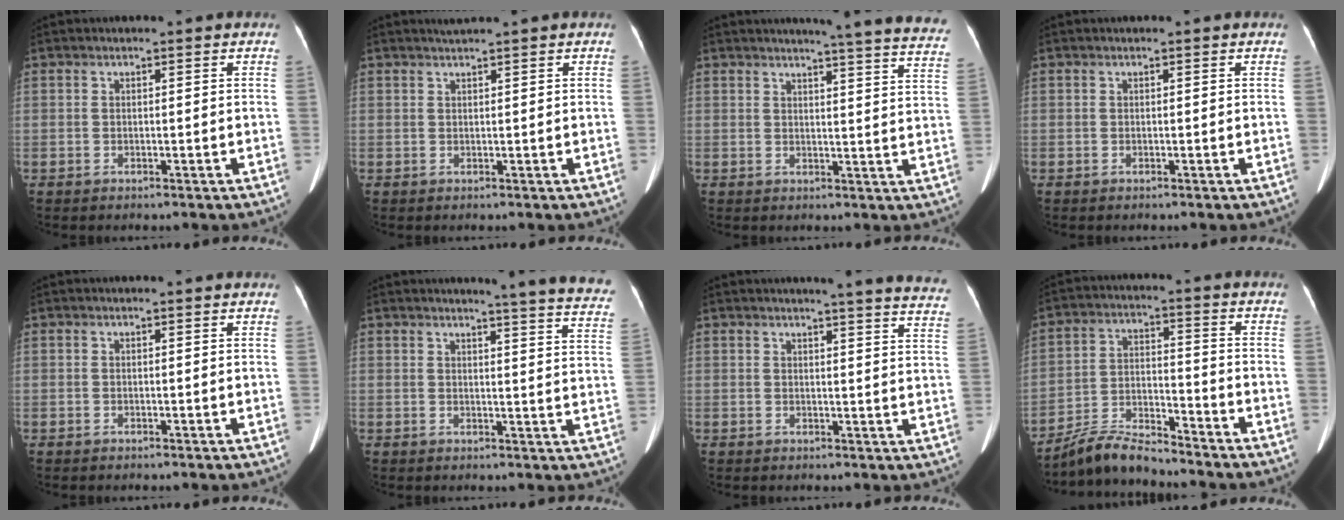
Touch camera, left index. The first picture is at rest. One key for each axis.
{"total": 1.1, "fx": 1.0, "fy": -0.4, "fz": 0.4, "tx": -0.011, "ty": 0.003, "tz": 0.023}
{"total": 20.8, "fx": 19.3, "fy": -0.2, "fz": 7.8, "tx": -0.094, "ty": -0.086, "tz": 0.203}
{"total": 0.0}
{"total": 0.8, "fx": 0.7, "fy": 0.0, "fz": 0.2, "tx": -0.008, "ty": 0.004, "tz": 0.007}
{"total": 17.6, "fx": 16.4, "fy": 0.1, "fz": 6.5, "tx": -0.072, "ty": -0.093, "tz": 0.162}
{"total": 17.1, "fx": 15.9, "fy": 0.2, "fz": 6.0, "tx": -0.067, "ty": -0.075, "tz": 0.160}
{"total": 8.2, "fx": -8.0, "fy": 0.5, "fz": 1.6, "tx": -0.037, "ty": -0.007, "tz": -0.145}